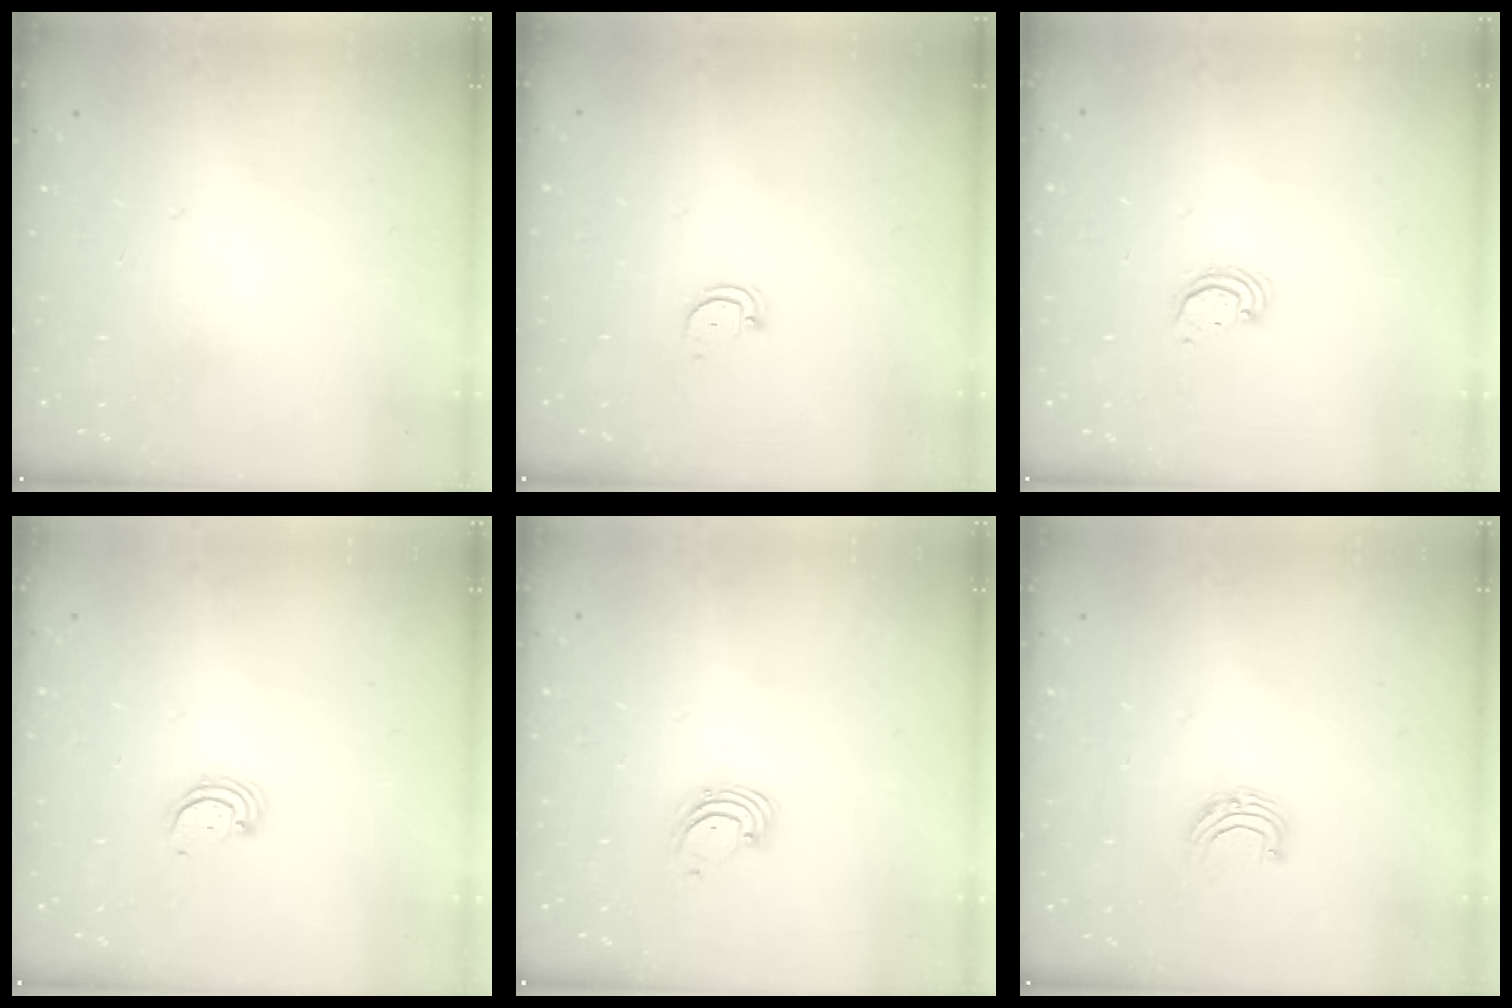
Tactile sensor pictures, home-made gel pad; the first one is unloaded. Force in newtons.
{"total": 2.6, "press": 2.6, "slide": 0.0}
{"total": 2.7, "press": 2.7, "slide": 0.2}
{"total": 2.5, "press": 2.5, "slide": 0.2}
{"total": 1.6, "press": 1.6, "slide": 0.1}
{"total": 5.0, "press": 5.0, "slide": 0.5}